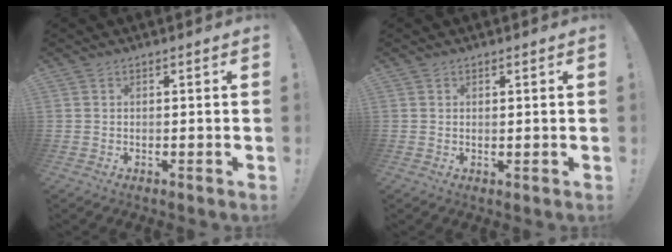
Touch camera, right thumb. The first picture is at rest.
{"total": 0.7, "force": [0.6, 0.2, 0.1], "torque": [0.007, -0.003, 0.010]}